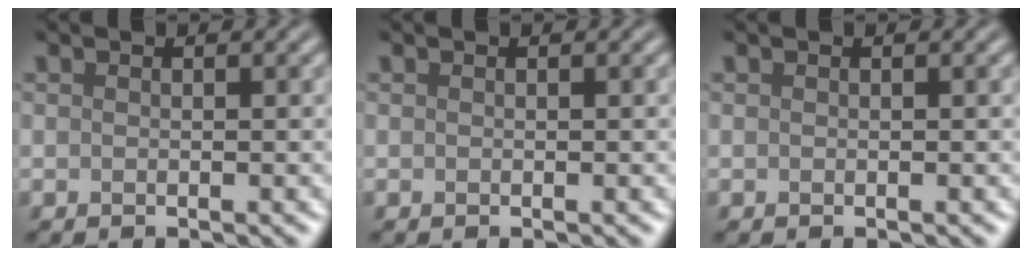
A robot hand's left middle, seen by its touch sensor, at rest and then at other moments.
{"total": 0.0}
{"total": 0.0}